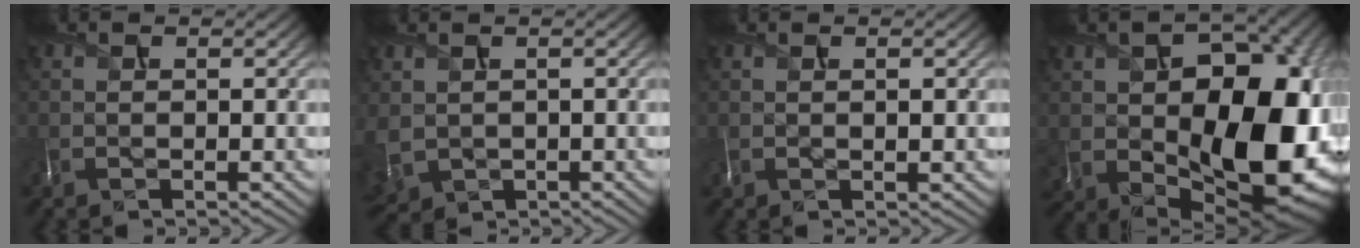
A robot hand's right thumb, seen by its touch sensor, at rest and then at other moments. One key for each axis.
{"total": 3.1, "fx": 0.7, "fy": 2.7, "fz": 1.4, "tx": -0.064, "ty": -0.007, "tz": 0.022}
{"total": 1.1, "fx": 0.4, "fy": 0.3, "fz": 1.0, "tx": -0.022, "ty": 0.004, "tz": 0.009}
{"total": 17.5, "fx": -1.1, "fy": 11.9, "fz": 12.9, "tx": -0.190, "ty": -0.053, "tz": 0.008}